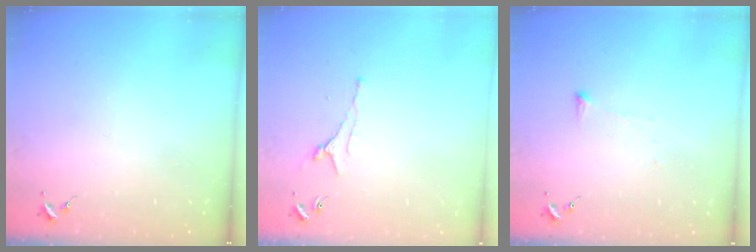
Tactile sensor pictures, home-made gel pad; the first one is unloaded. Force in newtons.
{"total": 3.7, "press": 3.7, "slide": 0.7}
{"total": 2.9, "press": 2.9, "slide": 0.4}